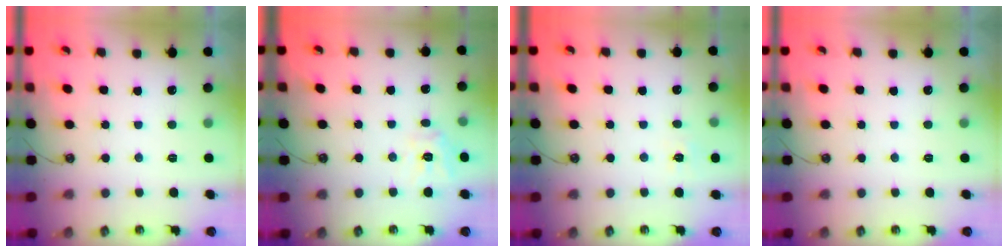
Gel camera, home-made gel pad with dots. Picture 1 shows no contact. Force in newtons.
{"total": 10.1, "press": 10.0, "slide": 0.9}
{"total": 5.3, "press": 5.3, "slide": 0.7}
{"total": 0.0}